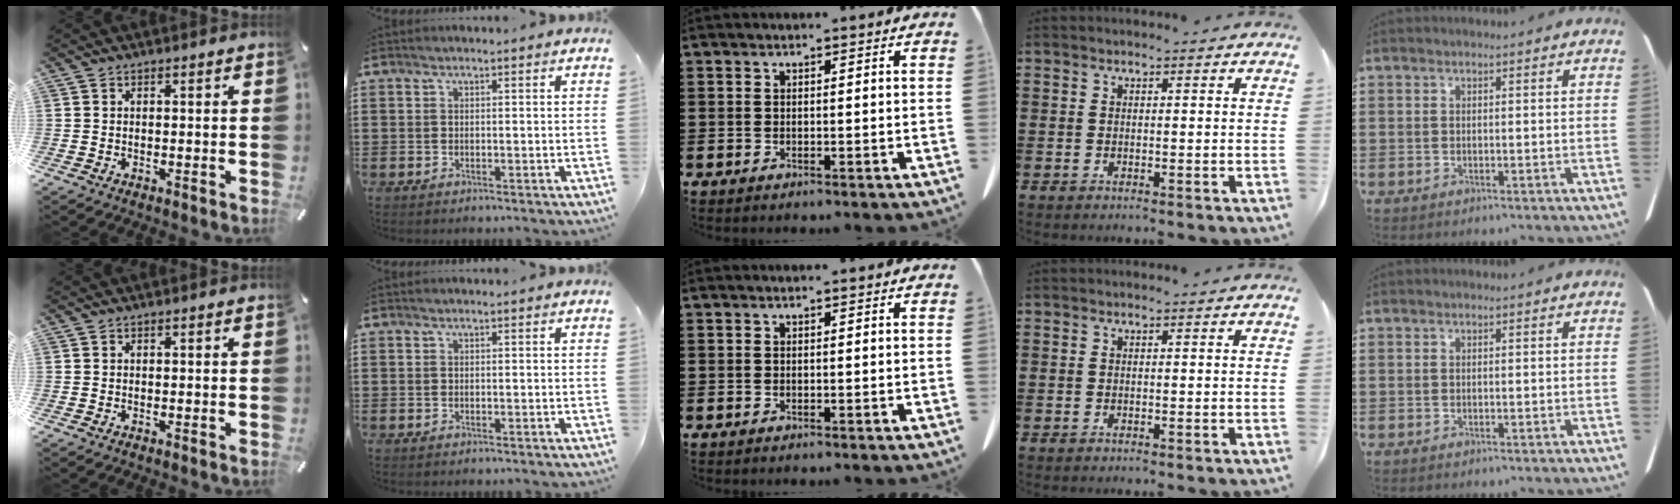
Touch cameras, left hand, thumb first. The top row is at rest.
{}